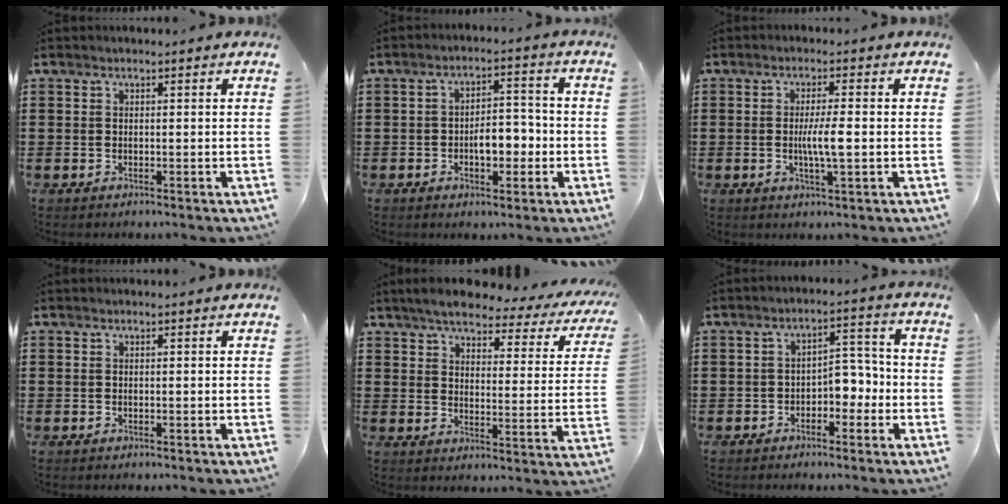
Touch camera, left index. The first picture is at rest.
{"total": 5.4, "force": [-1.5, 2.7, 4.4], "torque": [-0.065, 0.002, -0.034]}
{"total": 4.5, "force": [-0.2, 0.5, 4.5], "torque": [-0.086, -0.004, -0.009]}
{"total": 0.0}
{"total": 5.2, "force": [4.6, 0.9, 2.3], "torque": [-0.060, -0.027, 0.073]}
{"total": 4.4, "force": [-2.0, 2.6, 2.9], "torque": [-0.055, 0.012, -0.042]}